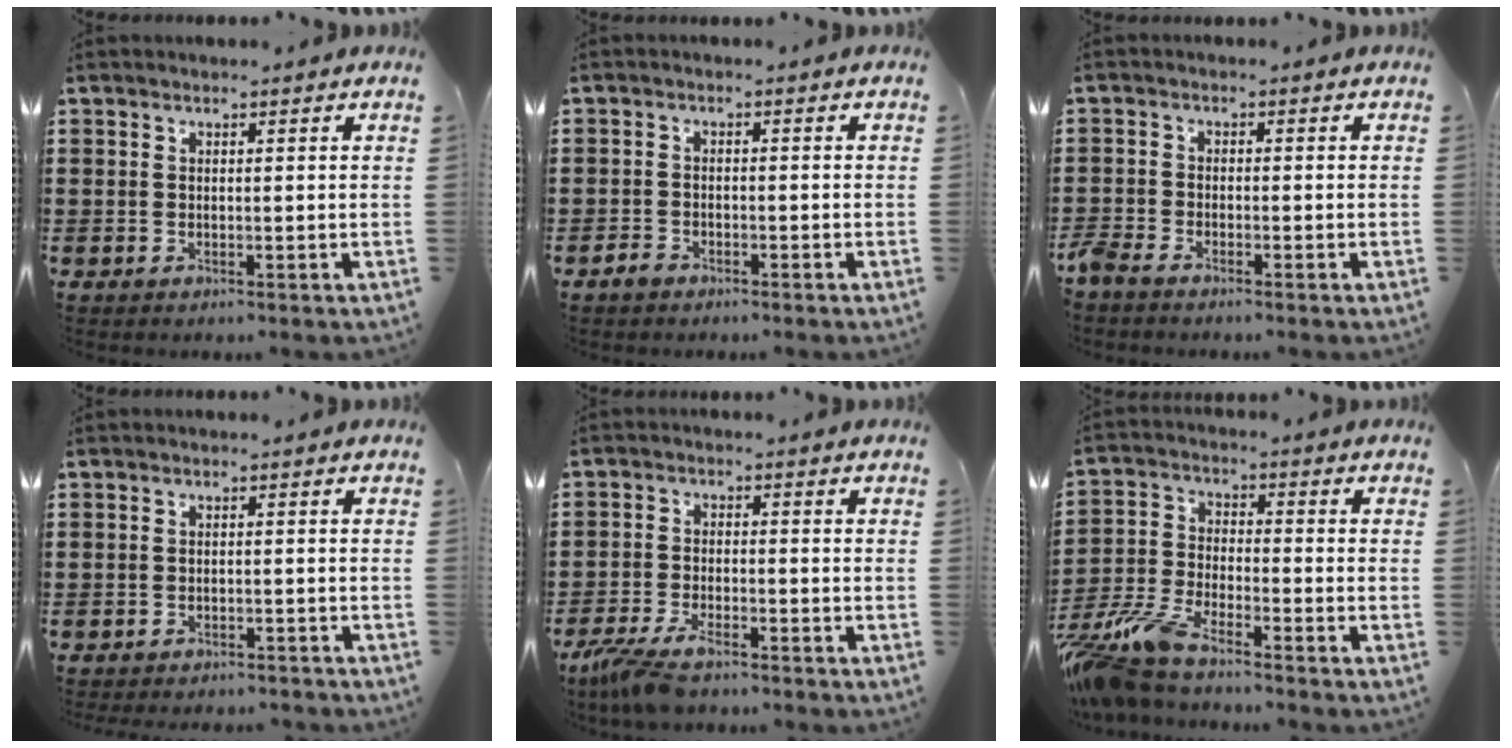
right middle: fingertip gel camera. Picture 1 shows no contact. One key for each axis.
{"total": 1.6, "fx": -1.3, "fy": 0.8, "fz": 0.7, "tx": -0.023, "ty": -0.001, "tz": -0.028}
{"total": 2.2, "fx": -2.1, "fy": 0.5, "fz": 0.7, "tx": -0.036, "ty": -0.005, "tz": -0.049}
{"total": 1.5, "fx": -1.5, "fy": 0.1, "fz": 0.1, "tx": -0.006, "ty": 0.000, "tz": -0.032}
{"total": 5.2, "fx": -4.2, "fy": 1.3, "fz": 2.7, "tx": -0.079, "ty": -0.011, "tz": -0.088}
{"total": 8.3, "fx": -7.5, "fy": 0.7, "fz": 3.4, "tx": -0.093, "ty": -0.008, "tz": -0.154}